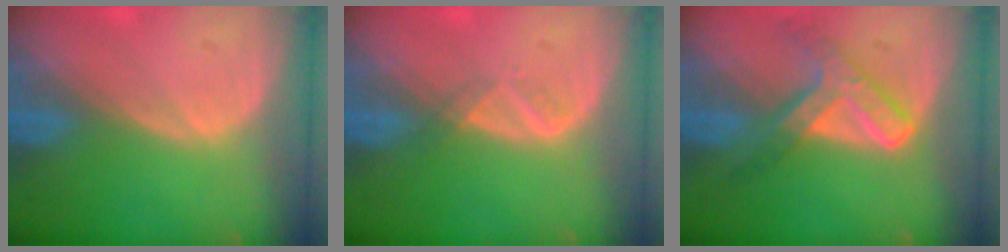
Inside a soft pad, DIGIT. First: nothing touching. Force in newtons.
{"total": 1.6, "press": 1.5, "slide": 0.7}
{"total": 7.2, "press": 6.2, "slide": 3.8}